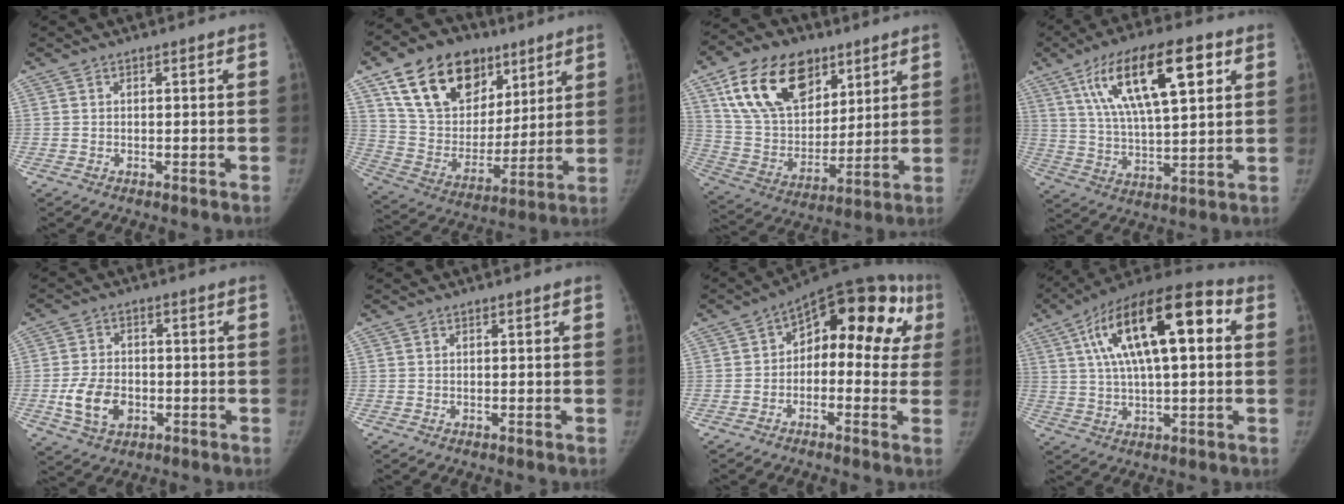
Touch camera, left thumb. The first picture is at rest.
{"total": 23.1, "force": [12.7, 15.4, 11.7], "torque": [-0.165, -0.023, 0.228]}
{"total": 22.2, "force": [11.6, 14.1, 12.6], "torque": [-0.197, -0.027, 0.210]}
{"total": 19.3, "force": [7.8, 6.9, 16.2], "torque": [-0.262, -0.008, 0.135]}
{"total": 8.6, "force": [-2.3, 6.3, 5.4], "torque": [-0.086, 0.008, -0.037]}
{"total": 0.0}
{"total": 17.4, "force": [2.9, 10.1, 13.9], "torque": [-0.118, 0.046, 0.022]}
{"total": 22.2, "force": [5.8, 8.7, 19.6], "torque": [-0.329, 0.024, 0.086]}